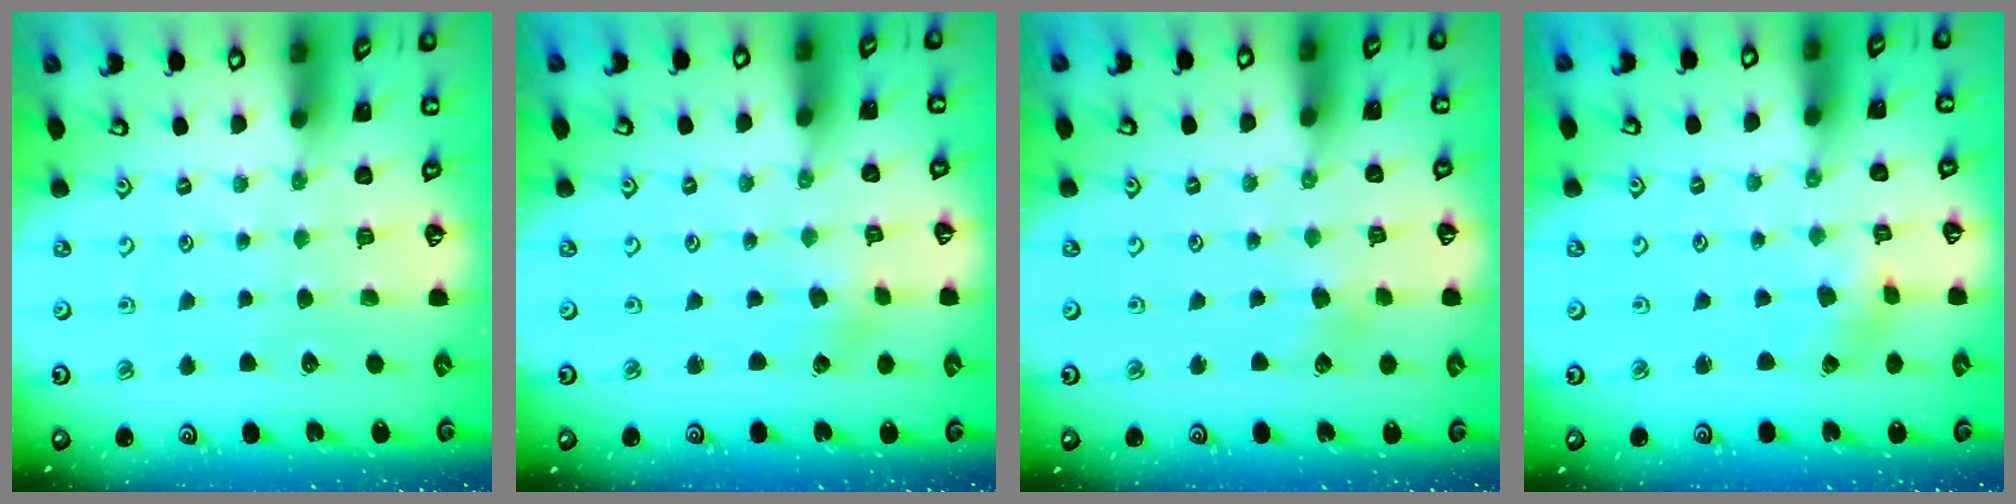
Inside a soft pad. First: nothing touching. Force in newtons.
{"total": 0.6, "press": 0.6, "slide": 0.1}
{"total": 3.5, "press": 3.5, "slide": 0.3}
{"total": 1.8, "press": 1.8, "slide": 0.3}